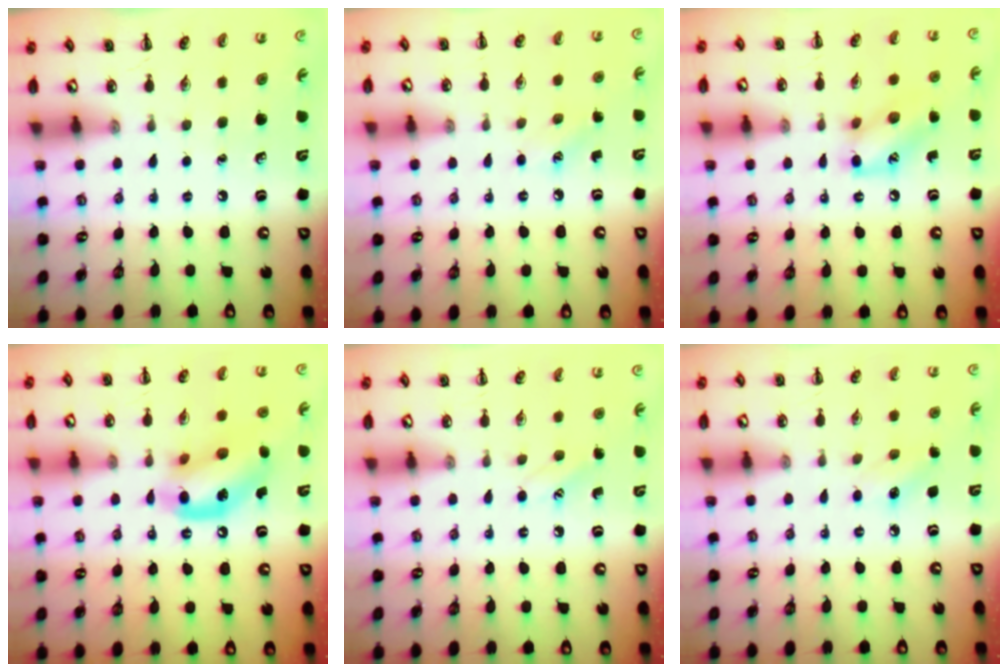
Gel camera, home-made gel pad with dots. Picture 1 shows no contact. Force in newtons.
{"total": 6.2, "press": 5.9, "slide": 1.7}
{"total": 11.3, "press": 11.2, "slide": 1.5}
{"total": 14.0, "press": 13.7, "slide": 3.1}
{"total": 7.5, "press": 7.2, "slide": 2.2}
{"total": 4.6, "press": 4.4, "slide": 1.1}